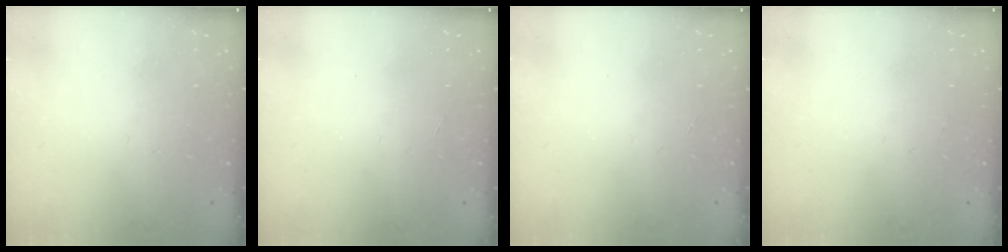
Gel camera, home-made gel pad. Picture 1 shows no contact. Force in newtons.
{"total": 0.0}
{"total": 0.0}
{"total": 0.0}